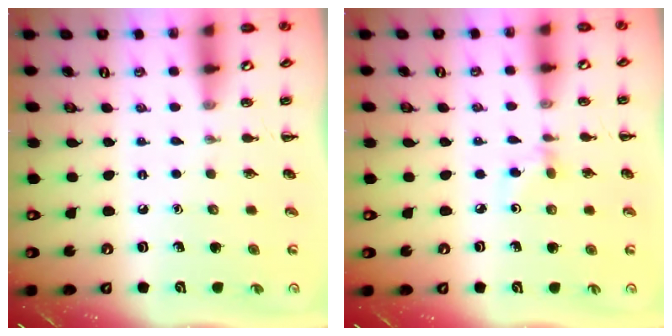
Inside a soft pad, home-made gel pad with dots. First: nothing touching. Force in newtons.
{"total": 3.0, "press": 2.8, "slide": 1.2}